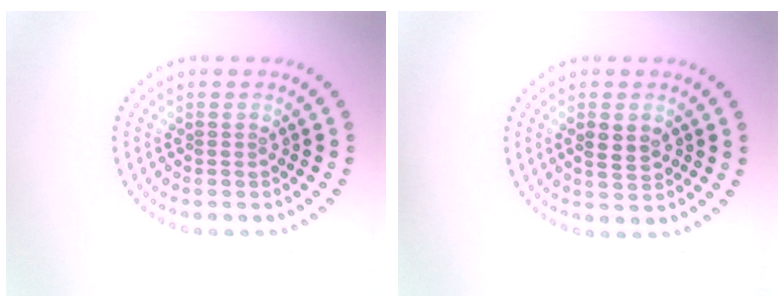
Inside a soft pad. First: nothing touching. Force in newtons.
{"total": 2.3, "press": 2.3, "slide": 0.3}